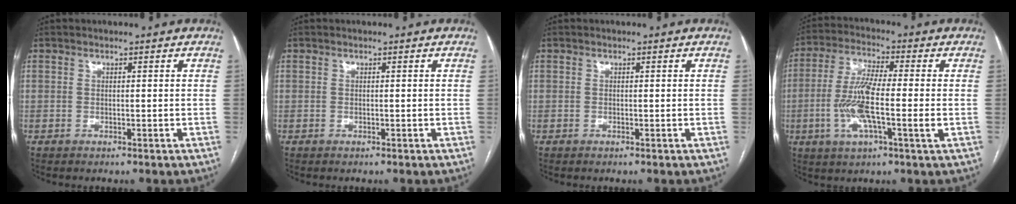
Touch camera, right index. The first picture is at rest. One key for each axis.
{"total": 0.0}
{"total": 0.0}
{"total": 11.0, "fx": -1.8, "fy": 1.2, "fz": 10.8, "tx": -0.218, "ty": 0.001, "tz": -0.041}